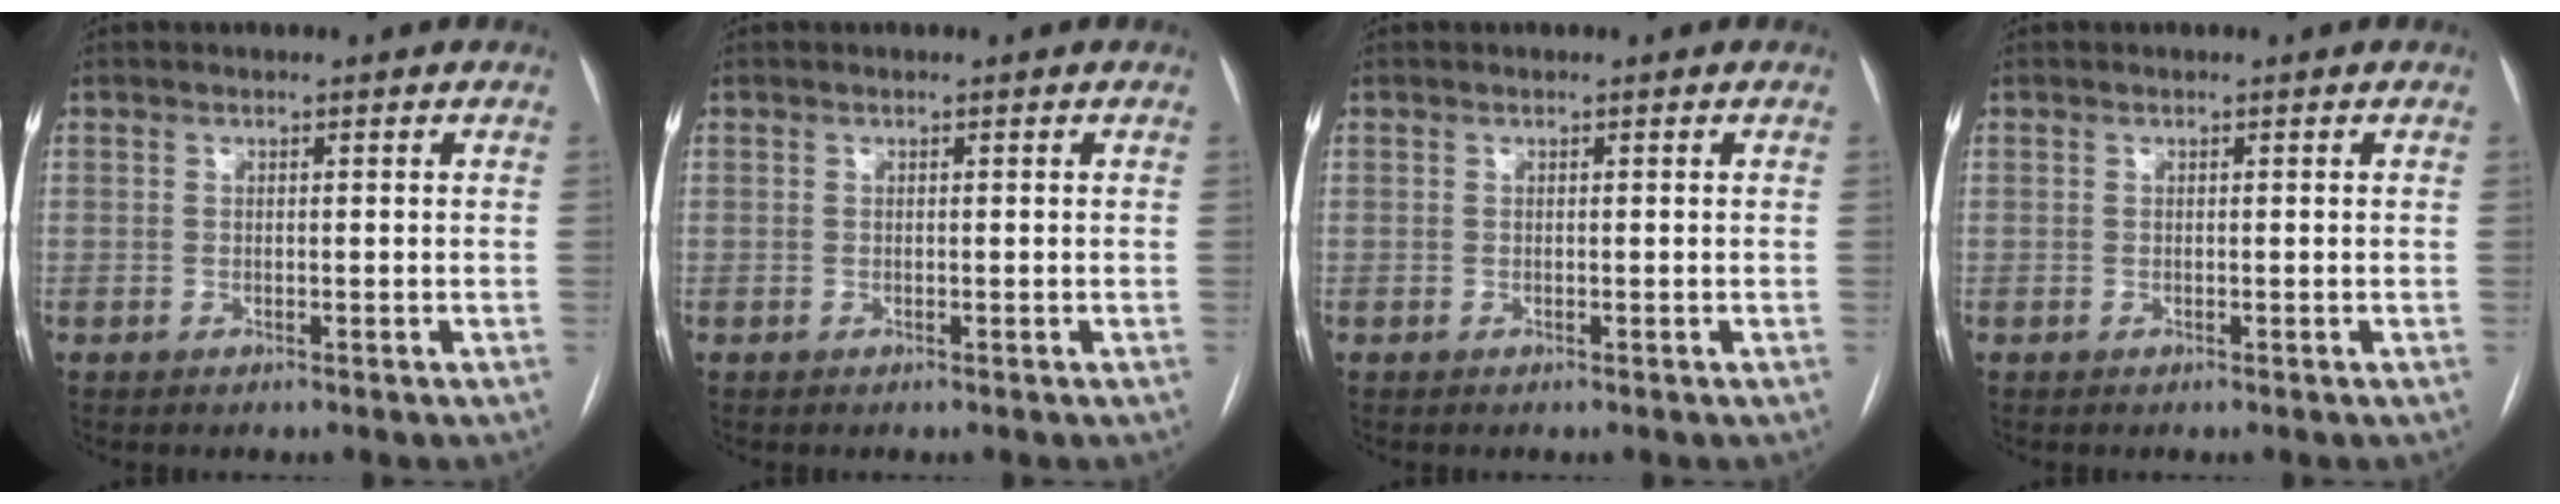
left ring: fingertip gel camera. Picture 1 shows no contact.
{"total": 0.0}
{"total": 0.0}
{"total": 0.0}